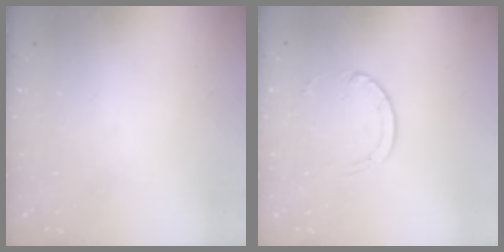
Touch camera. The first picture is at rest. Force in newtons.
{"total": 3.0, "press": 2.9, "slide": 0.4}